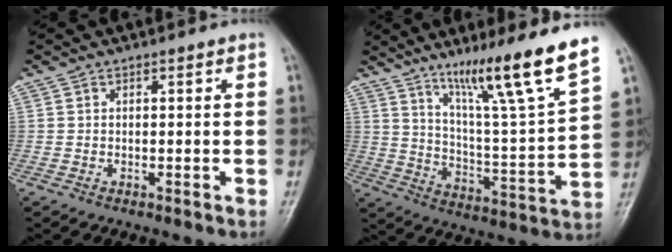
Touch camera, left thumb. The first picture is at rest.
{"total": 18.6, "force": [12.3, 0.2, 13.9], "torque": [-0.202, -0.069, 0.201]}